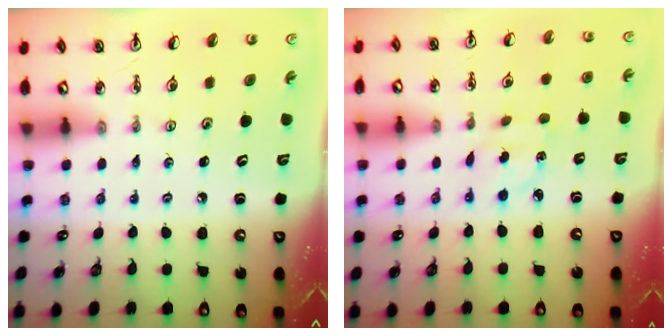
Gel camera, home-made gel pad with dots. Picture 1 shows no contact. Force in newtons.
{"total": 3.0, "press": 2.9, "slide": 0.6}